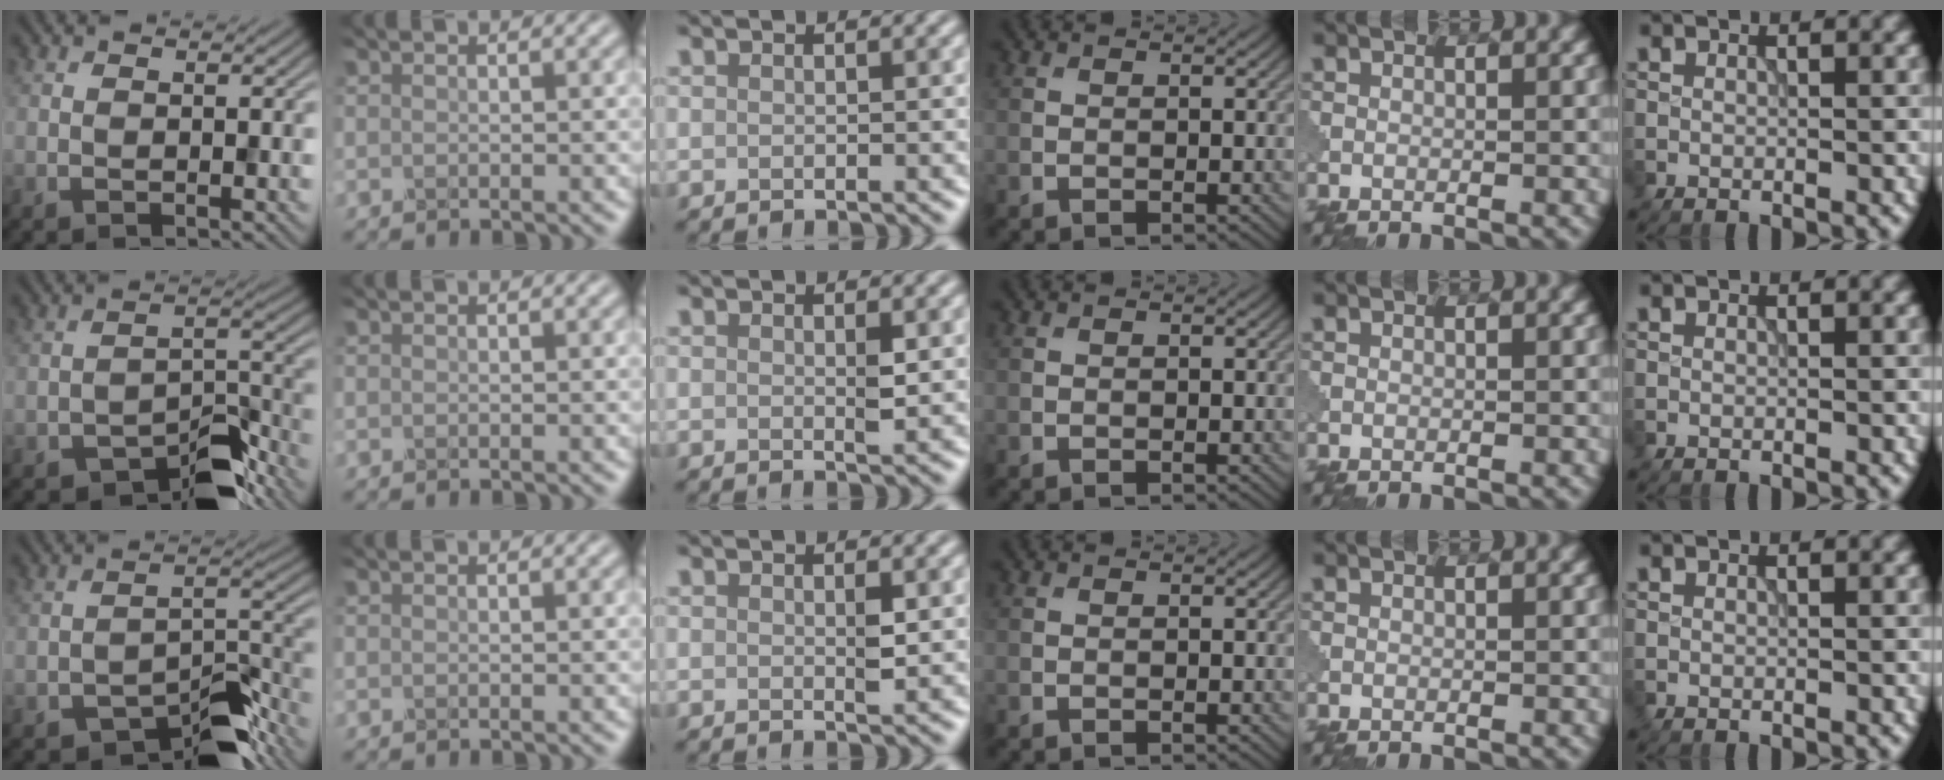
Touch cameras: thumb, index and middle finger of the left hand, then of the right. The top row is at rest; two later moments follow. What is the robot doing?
{"motion": "disassemble", "object": "pitcher"}